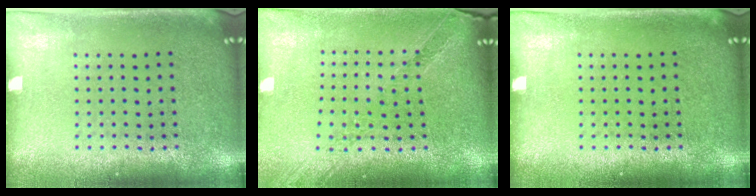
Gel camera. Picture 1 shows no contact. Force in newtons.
{"total": 0.6, "press": 0.6, "slide": 0.1}
{"total": 0.0}